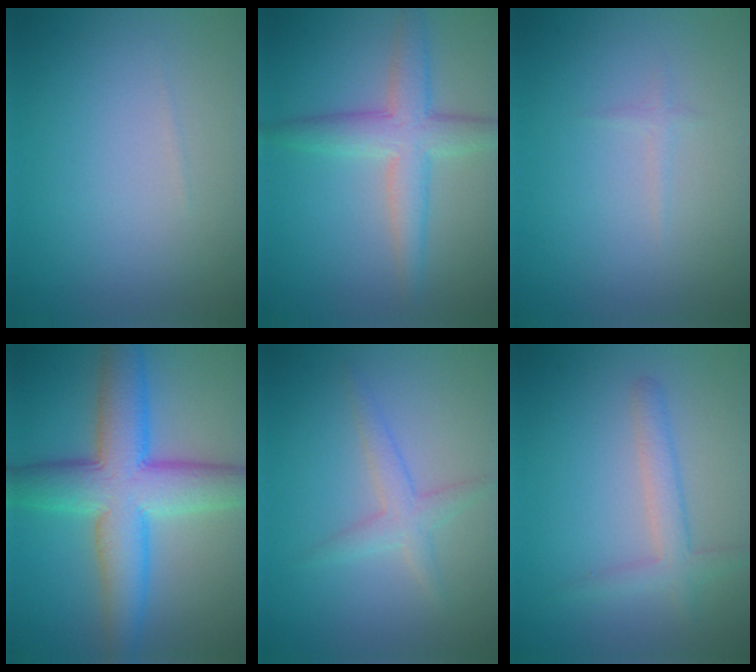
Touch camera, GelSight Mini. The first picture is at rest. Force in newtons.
{"total": 4.5, "press": 4.5, "slide": 0.1}
{"total": 0.6, "press": 0.6, "slide": 0.0}
{"total": 9.2, "press": 9.2, "slide": 0.1}
{"total": 2.2, "press": 2.2, "slide": 0.1}
{"total": 2.5, "press": 2.5, "slide": 0.2}